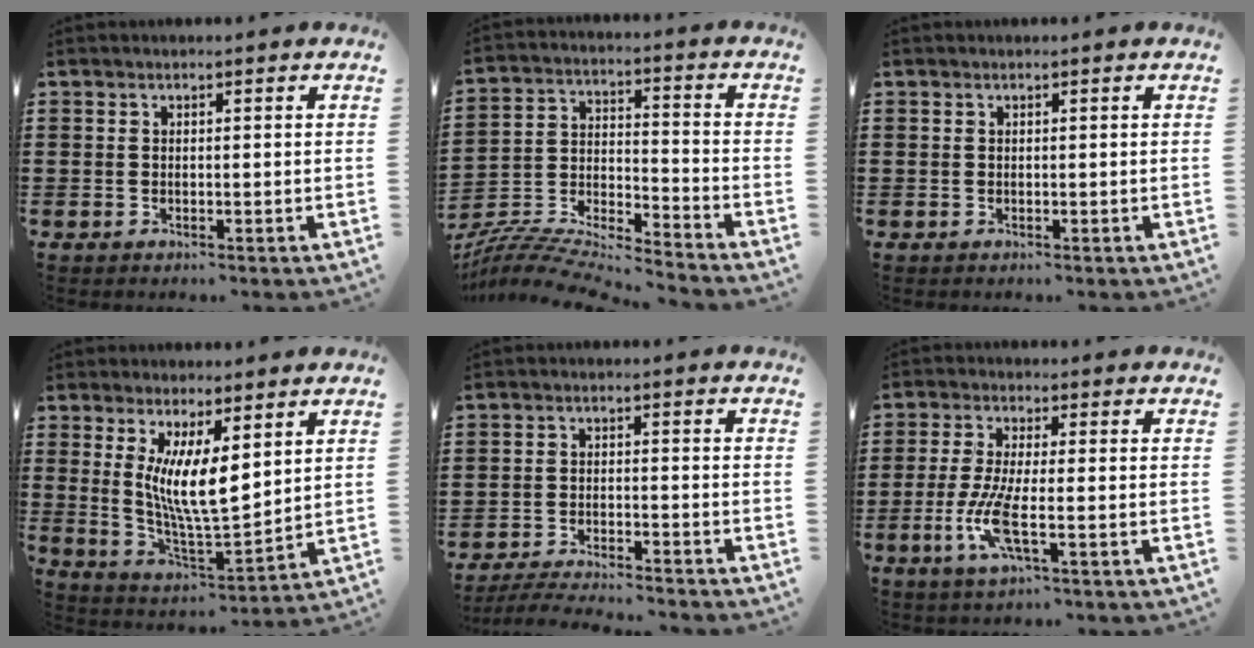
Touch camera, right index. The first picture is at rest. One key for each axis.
{"total": 7.3, "fx": -7.0, "fy": 0.7, "fz": 1.9, "tx": -0.046, "ty": -0.006, "tz": -0.145}
{"total": 0.0}
{"total": 9.3, "fx": 3.4, "fy": 2.4, "fz": 8.3, "tx": -0.172, "ty": -0.015, "tz": 0.060}
{"total": 4.0, "fx": -3.9, "fy": -0.1, "fz": 0.8, "tx": -0.021, "ty": -0.003, "tz": -0.082}
{"total": 7.2, "fx": -2.1, "fy": 1.5, "fz": 6.7, "tx": -0.152, "ty": -0.020, "tz": -0.044}